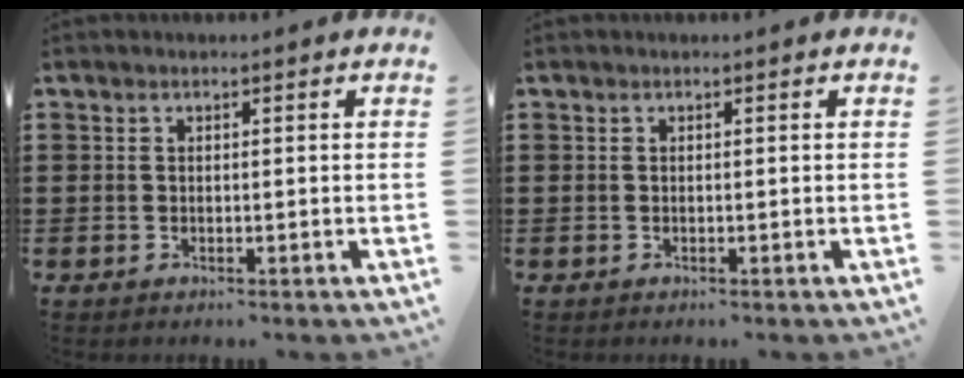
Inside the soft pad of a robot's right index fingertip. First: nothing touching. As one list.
[{"total": 0.0}]